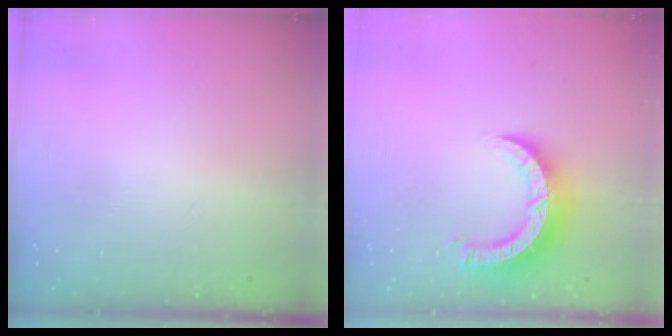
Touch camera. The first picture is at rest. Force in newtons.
{"total": 9.7, "press": 9.6, "slide": 1.0}